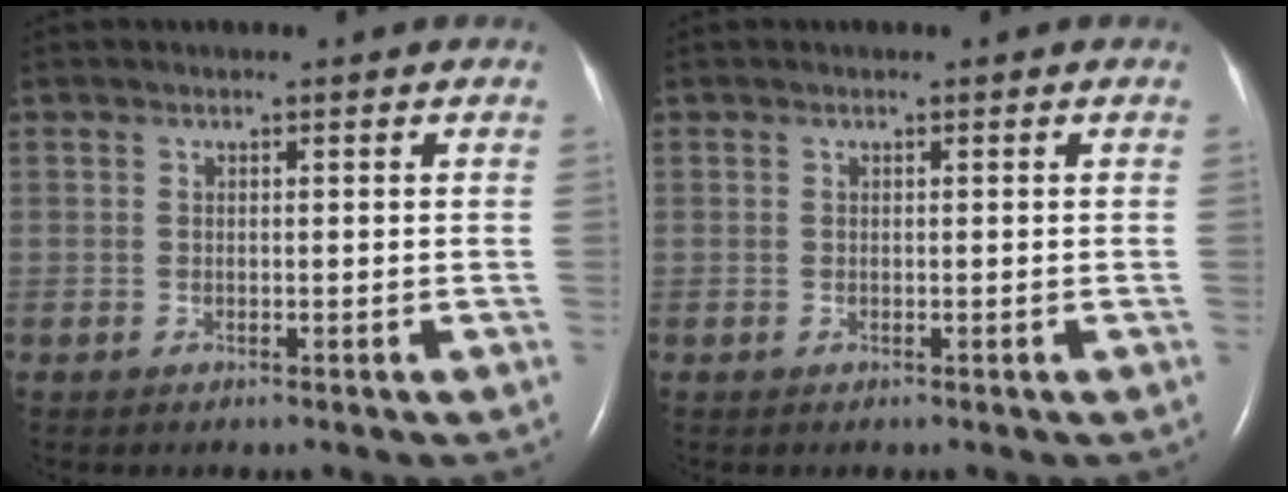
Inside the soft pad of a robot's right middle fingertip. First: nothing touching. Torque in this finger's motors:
{"motor_torque": [0.11, -0.17, 0.00, 0.00]}